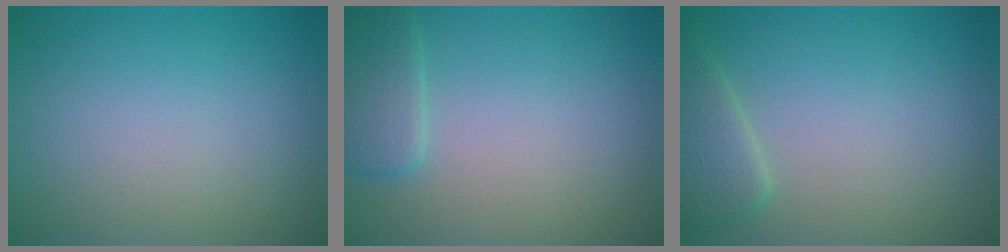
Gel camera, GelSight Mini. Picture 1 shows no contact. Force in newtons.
{"total": 2.5, "press": 2.5, "slide": 0.2}
{"total": 2.5, "press": 2.5, "slide": 0.3}